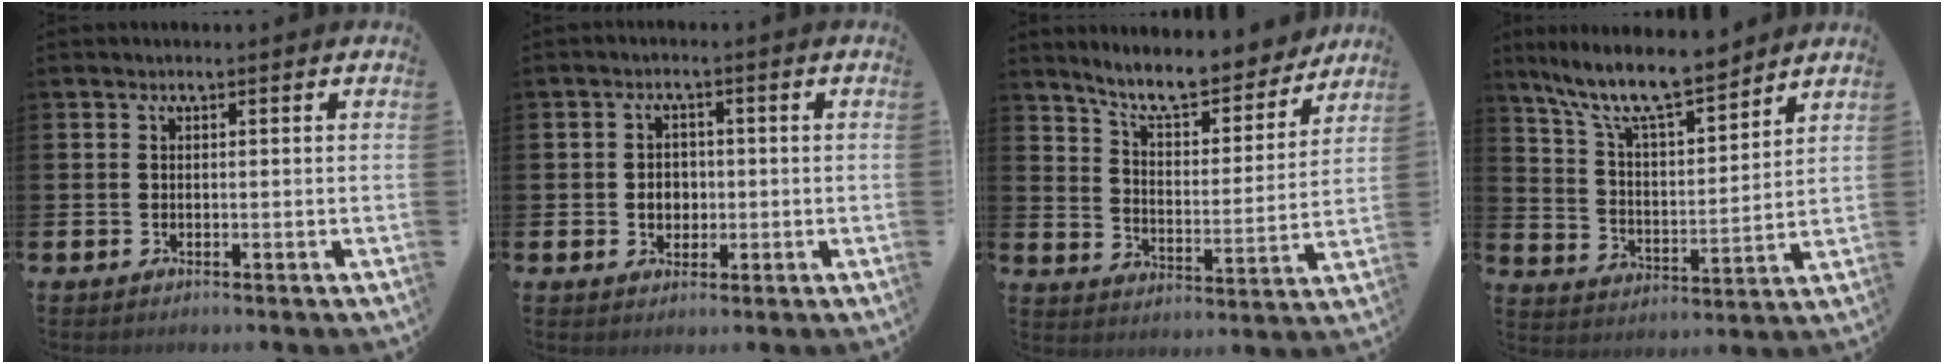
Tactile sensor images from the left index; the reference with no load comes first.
{"total": 2.8, "force": [-0.3, 2.4, 1.4], "torque": [-0.009, -0.002, -0.014]}
{"total": 9.3, "force": [8.6, 1.6, 3.2], "torque": [-0.081, -0.061, 0.147]}
{"total": 11.1, "force": [9.8, 2.0, 4.8], "torque": [-0.123, -0.057, 0.172]}